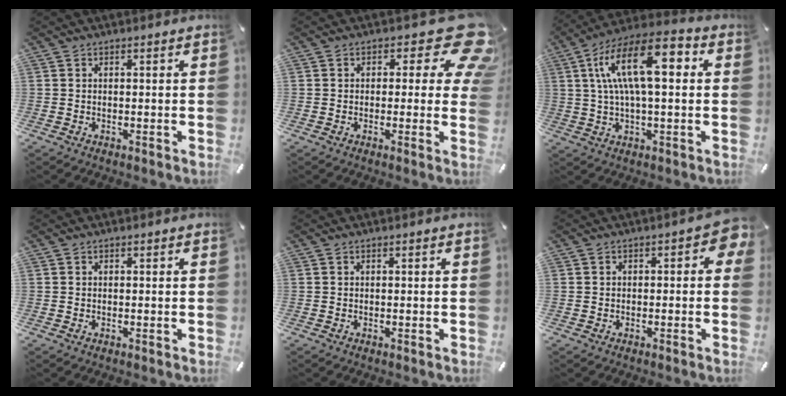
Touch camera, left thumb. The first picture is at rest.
{"total": 13.3, "force": [5.3, 6.0, 10.6], "torque": [-0.127, -0.034, 0.091]}
{"total": 16.4, "force": [4.1, 6.4, 14.6], "torque": [-0.286, 0.002, 0.068]}
{"total": 0.0}
{"total": 0.0}
{"total": 3.9, "force": [0.0, 2.3, 3.1], "torque": [-0.043, 0.006, -0.003]}